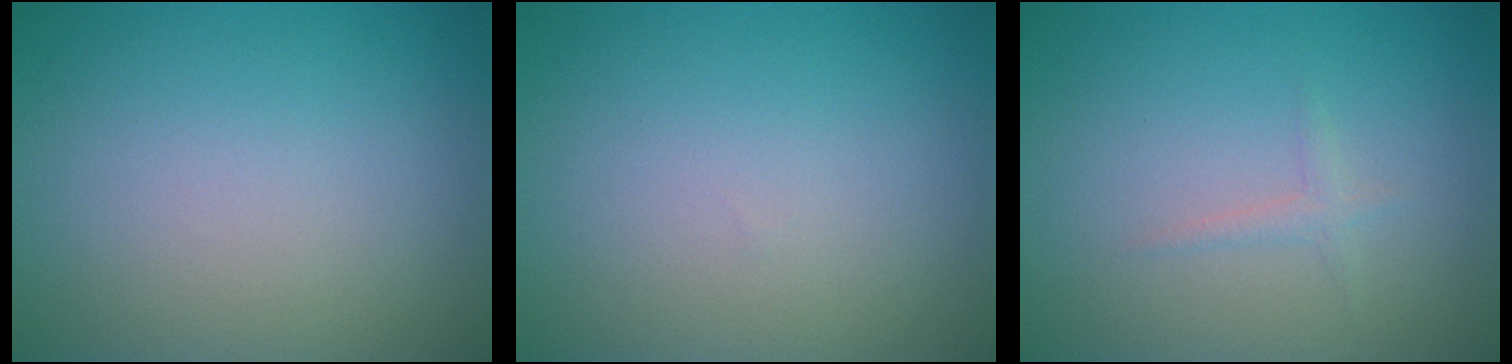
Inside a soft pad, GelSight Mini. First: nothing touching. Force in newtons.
{"total": 0.0}
{"total": 0.8, "press": 0.8, "slide": 0.1}